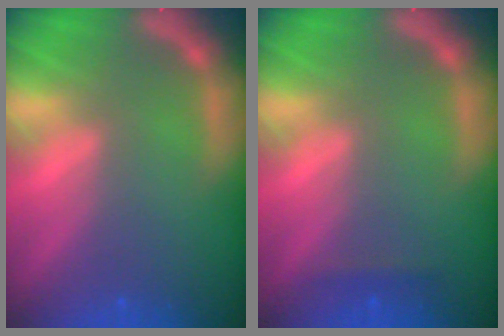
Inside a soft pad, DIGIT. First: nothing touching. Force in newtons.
{"total": 0.9}